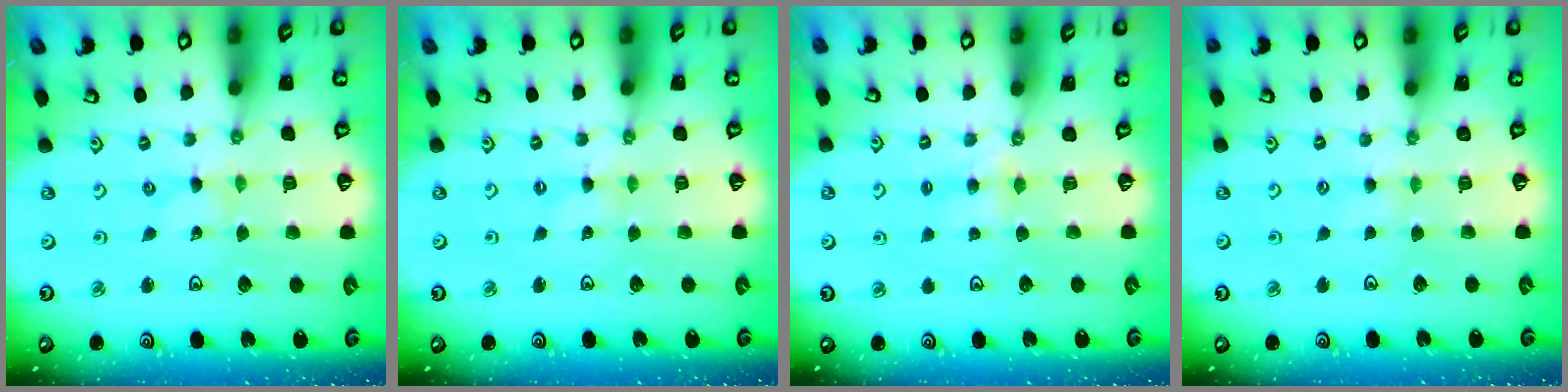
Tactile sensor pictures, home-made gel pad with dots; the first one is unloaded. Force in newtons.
{"total": 1.2, "press": 1.1, "slide": 0.3}
{"total": 3.8, "press": 3.7, "slide": 0.4}
{"total": 2.1, "press": 2.1, "slide": 0.4}